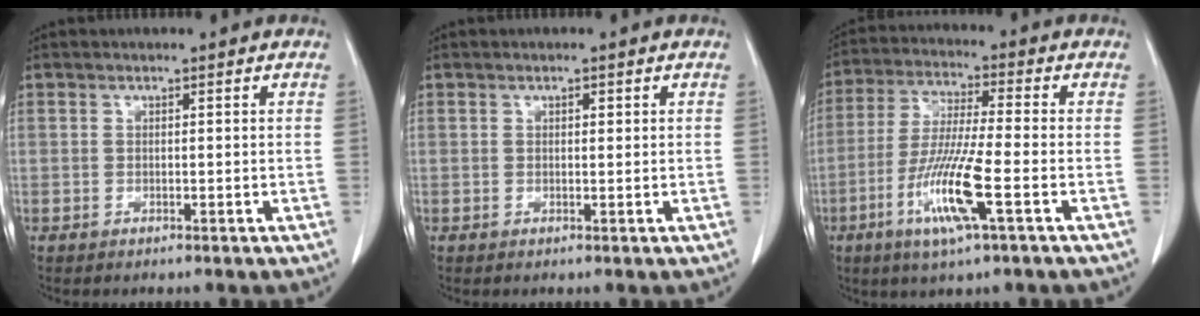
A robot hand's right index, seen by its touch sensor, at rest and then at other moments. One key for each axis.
{"total": 0.8, "fx": 0.3, "fy": 0.3, "fz": 0.6, "tx": -0.011, "ty": 0.000, "tz": 0.006}
{"total": 11.4, "fx": -4.3, "fy": 0.3, "fz": 10.5, "tx": -0.213, "ty": -0.018, "tz": -0.086}